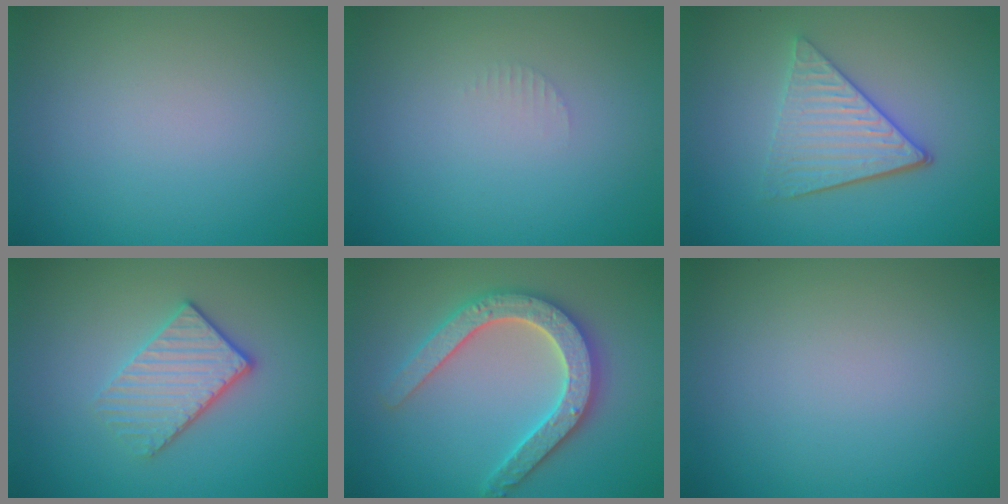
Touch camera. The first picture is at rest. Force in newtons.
{"total": 0.7, "press": 0.6, "slide": 0.1}
{"total": 4.3, "press": 3.4, "slide": 2.6}
{"total": 3.6, "press": 3.1, "slide": 1.7}
{"total": 5.3, "press": 5.2, "slide": 1.0}
{"total": 0.0}